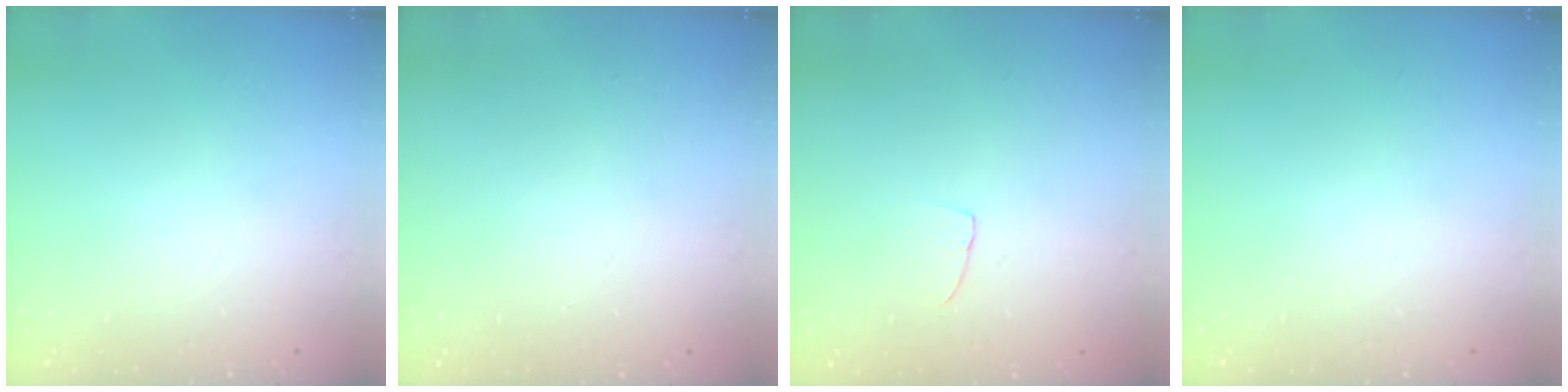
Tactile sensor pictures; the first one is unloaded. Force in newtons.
{"total": 0.0}
{"total": 3.7, "press": 3.7, "slide": 0.2}
{"total": 0.0}